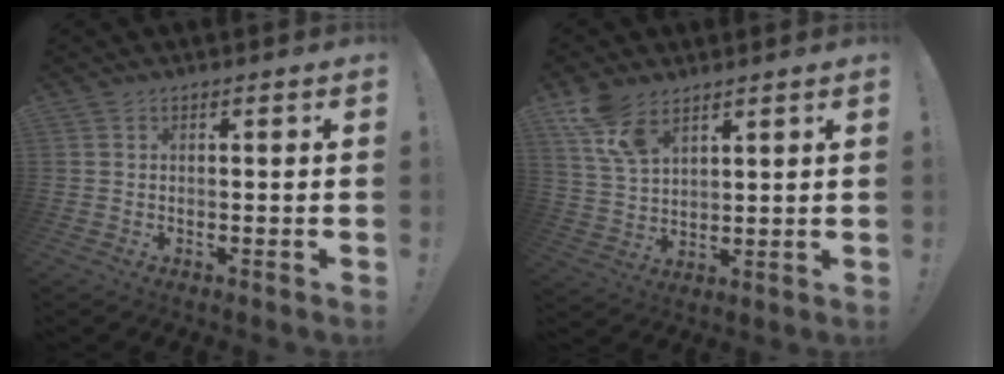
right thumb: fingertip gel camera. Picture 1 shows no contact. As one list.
[{"total": 9.7, "force": [6.6, 4.8, 5.1], "torque": [-0.100, -0.024, 0.130]}]